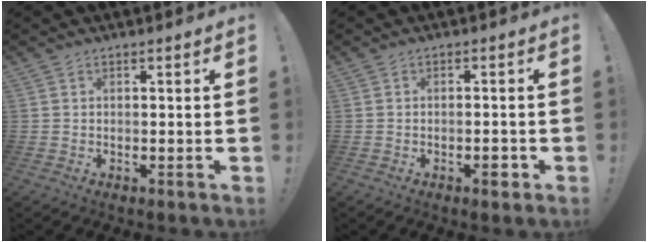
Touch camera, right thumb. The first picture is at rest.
{"total": 2.5, "force": [-1.4, 1.0, 1.9], "torque": [-0.015, 0.004, -0.025]}